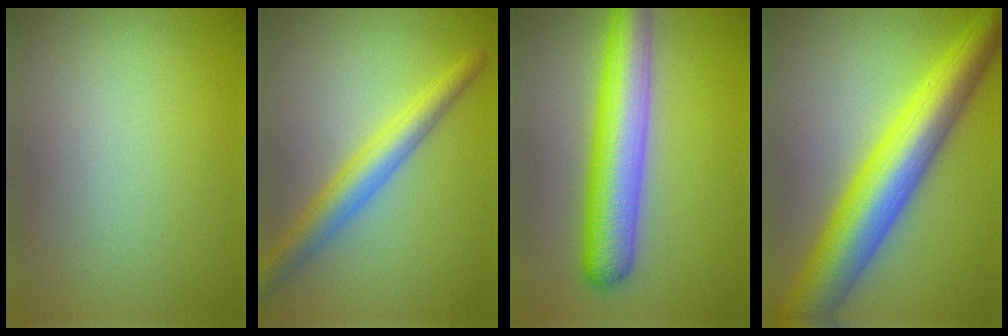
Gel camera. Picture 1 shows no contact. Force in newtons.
{"total": 4.2, "press": 4.2, "slide": 0.1}
{"total": 7.6, "press": 7.6, "slide": 0.2}
{"total": 10.1, "press": 10.1, "slide": 0.2}